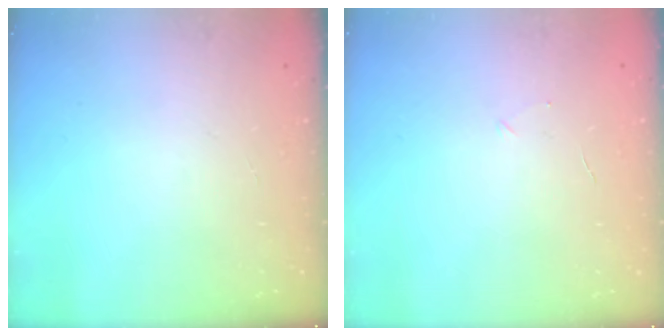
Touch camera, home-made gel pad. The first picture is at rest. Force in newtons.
{"total": 2.4, "press": 2.3, "slide": 0.8}